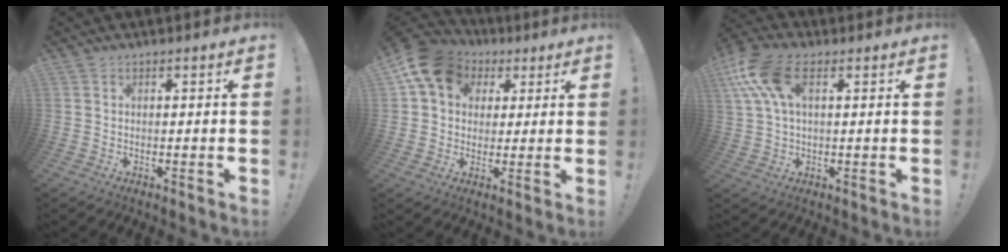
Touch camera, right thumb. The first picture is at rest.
{"total": 12.5, "force": [4.9, 9.8, 6.1], "torque": [-0.086, -0.019, 0.097]}
{"total": 12.8, "force": [4.7, 6.8, 9.8], "torque": [-0.198, -0.003, 0.092]}